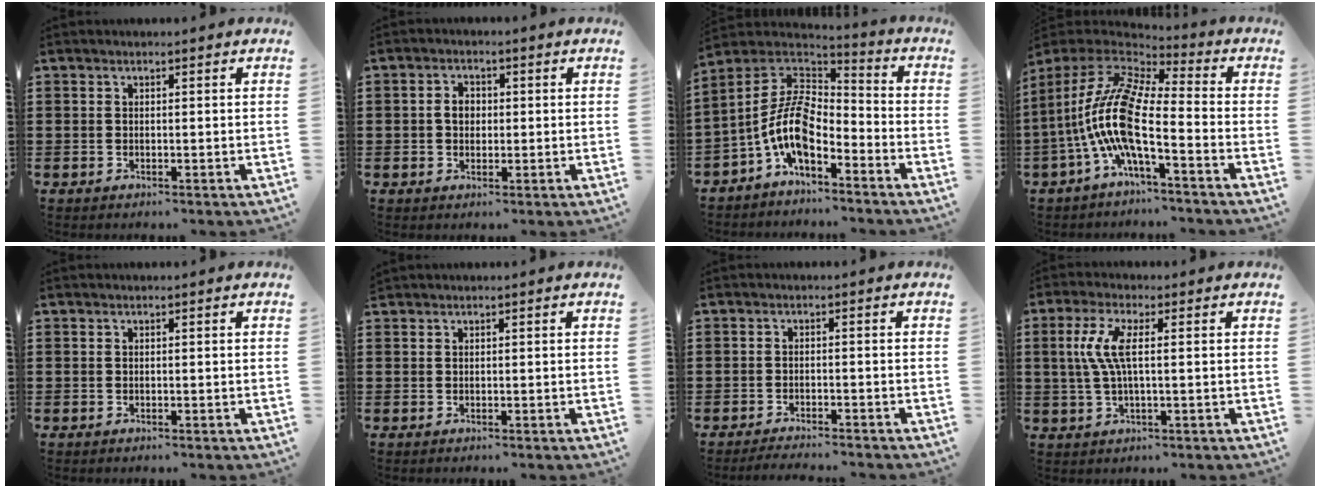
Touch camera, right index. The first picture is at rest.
{"total": 2.6, "force": [0.0, 2.0, 1.8], "torque": [-0.038, 0.008, -0.002]}
{"total": 9.8, "force": [-3.9, 4.5, 7.8], "torque": [-0.189, -0.016, -0.088]}
{"total": 11.7, "force": [-3.8, 2.4, 10.8], "torque": [-0.257, -0.028, -0.092]}
{"total": 0.0}
{"total": 0.0}
{"total": 2.1, "force": [-2.1, -0.2, 0.1], "torque": [-0.004, -0.001, -0.044]}
{"total": 5.8, "force": [0.4, 1.2, 5.6], "torque": [-0.135, -0.010, -0.004]}